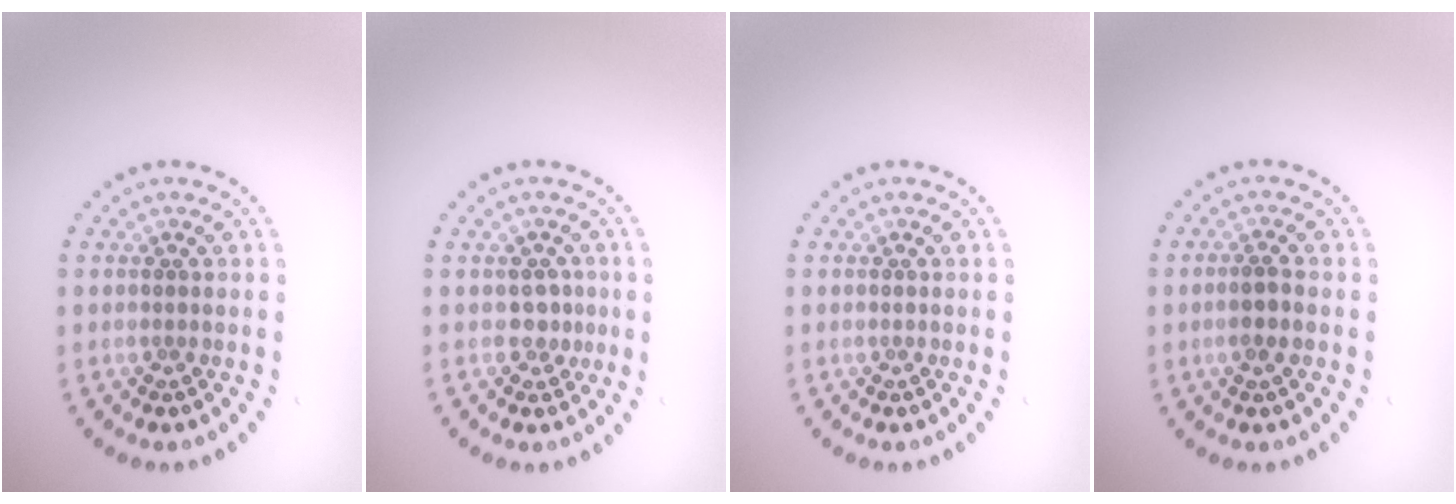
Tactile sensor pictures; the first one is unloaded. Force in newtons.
{"total": 1.4, "press": 1.2, "slide": 0.7}
{"total": 0.0}
{"total": 1.5, "press": 1.3, "slide": 0.7}